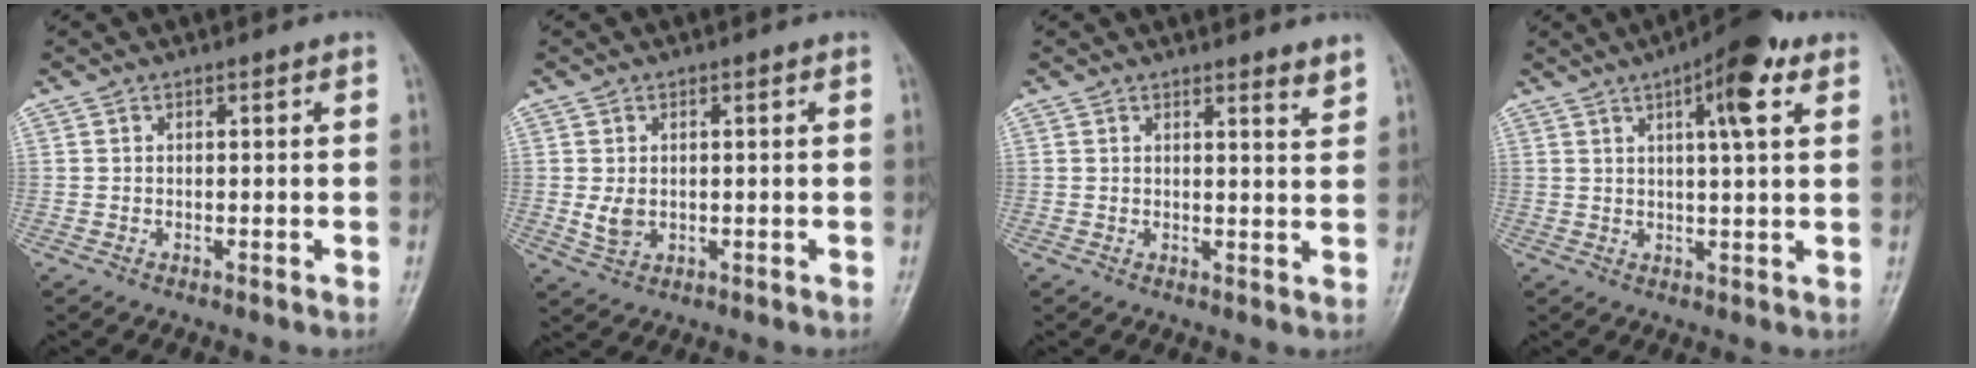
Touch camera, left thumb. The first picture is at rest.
{"total": 3.3, "force": [-0.2, 2.5, 2.2], "torque": [-0.032, -0.004, 0.002]}
{"total": 2.4, "force": [2.2, 0.2, 1.1], "torque": [-0.013, -0.023, 0.025]}
{"total": 9.7, "force": [4.5, 2.4, 8.2], "torque": [-0.109, -0.001, 0.060]}